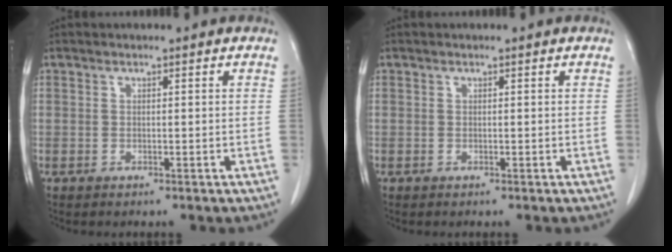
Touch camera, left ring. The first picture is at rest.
{"total": 0.0}